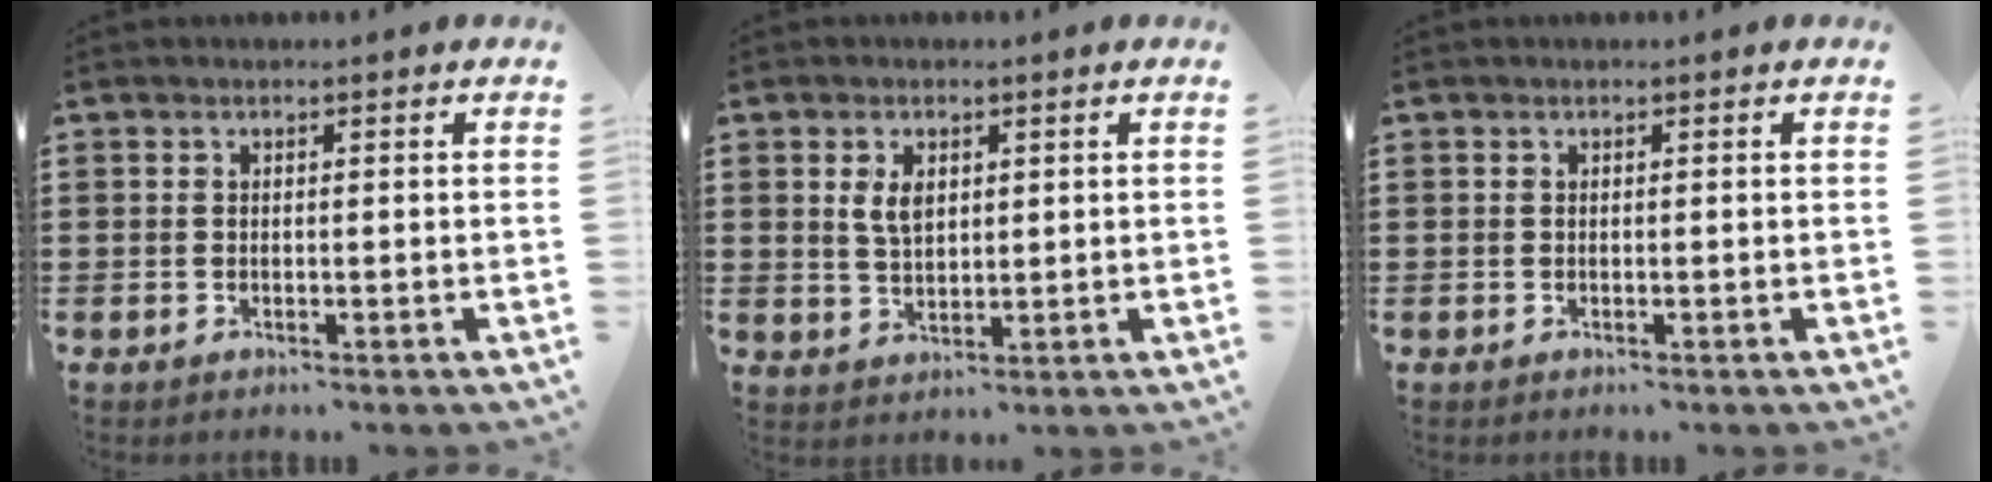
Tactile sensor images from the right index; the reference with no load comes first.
{"total": 3.6, "force": [1.2, 2.0, 2.8], "torque": [-0.053, 0.004, 0.019]}
{"total": 0.0}